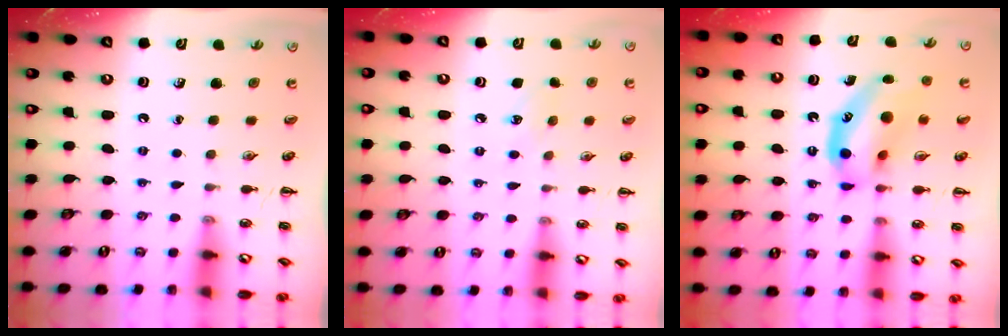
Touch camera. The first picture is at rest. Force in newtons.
{"total": 6.6, "press": 6.4, "slide": 1.9}
{"total": 13.0, "press": 12.6, "slide": 3.2}